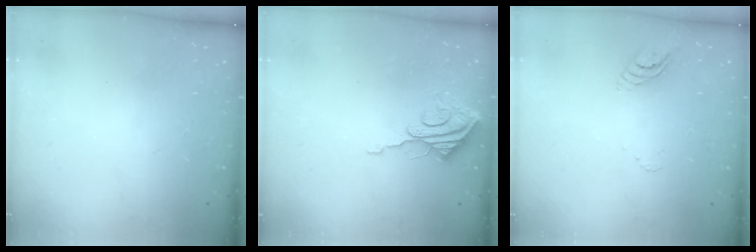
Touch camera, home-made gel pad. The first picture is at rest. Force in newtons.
{"total": 8.8, "press": 8.8, "slide": 0.9}
{"total": 3.5, "press": 3.5, "slide": 0.4}